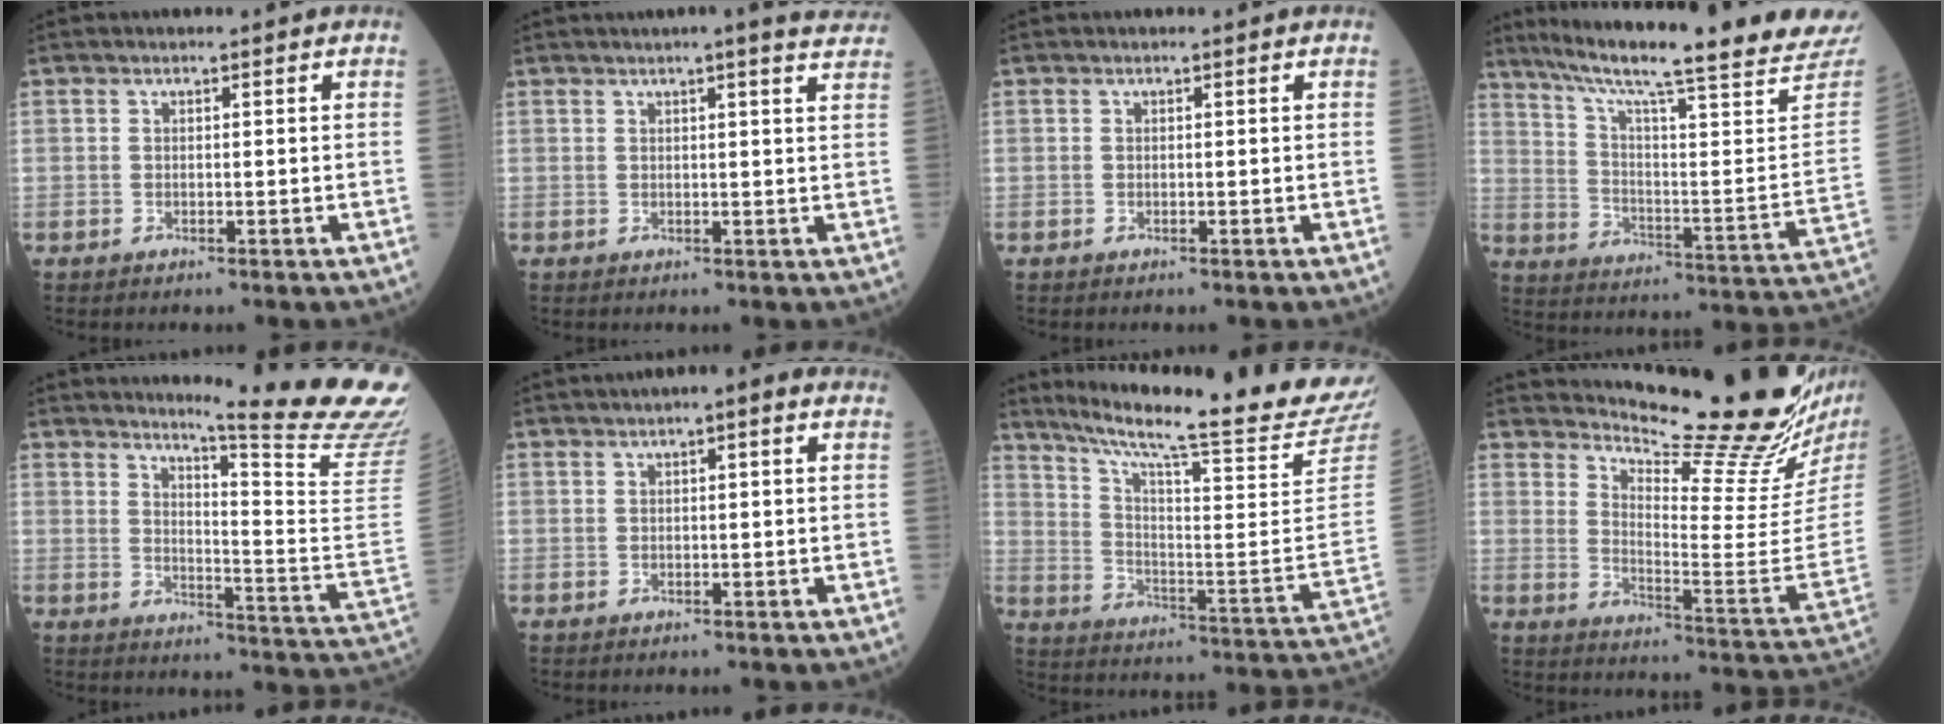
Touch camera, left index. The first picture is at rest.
{"total": 8.4, "force": [7.4, 0.0, 3.9], "torque": [-0.045, 0.004, 0.064]}
{"total": 0.0}
{"total": 28.3, "force": [24.2, 1.0, 14.5], "torque": [-0.237, -0.079, 0.321]}
{"total": 20.5, "force": [18.2, -2.4, 9.2], "torque": [-0.138, -0.145, 0.215]}
{"total": 3.2, "force": [1.5, 0.7, 2.7], "torque": [-0.041, 0.018, 0.017]}
{"total": 25.5, "force": [22.7, -1.9, 11.5], "torque": [-0.194, -0.108, 0.312]}
{"total": 20.6, "force": [18.4, -0.9, 9.1], "torque": [-0.154, -0.114, 0.250]}